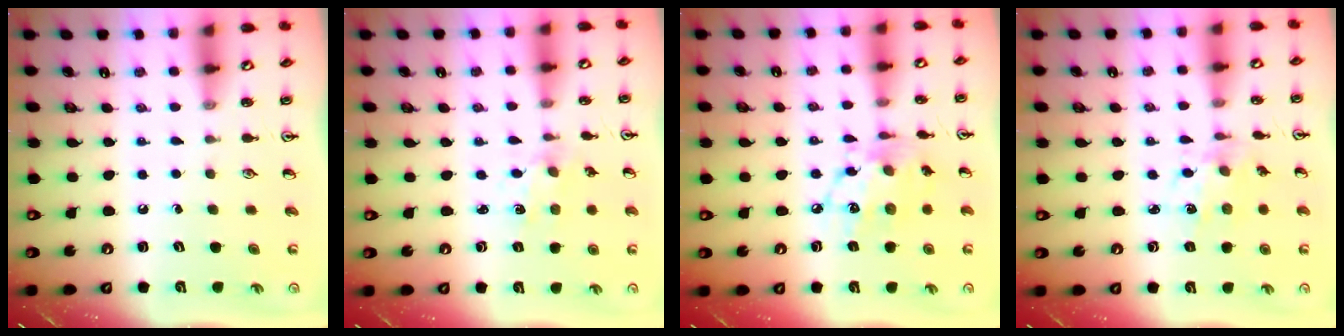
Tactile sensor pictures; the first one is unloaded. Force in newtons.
{"total": 1.2, "press": 1.2, "slide": 0.3}
{"total": 13.9, "press": 13.8, "slide": 1.0}
{"total": 4.4, "press": 4.3, "slide": 1.1}